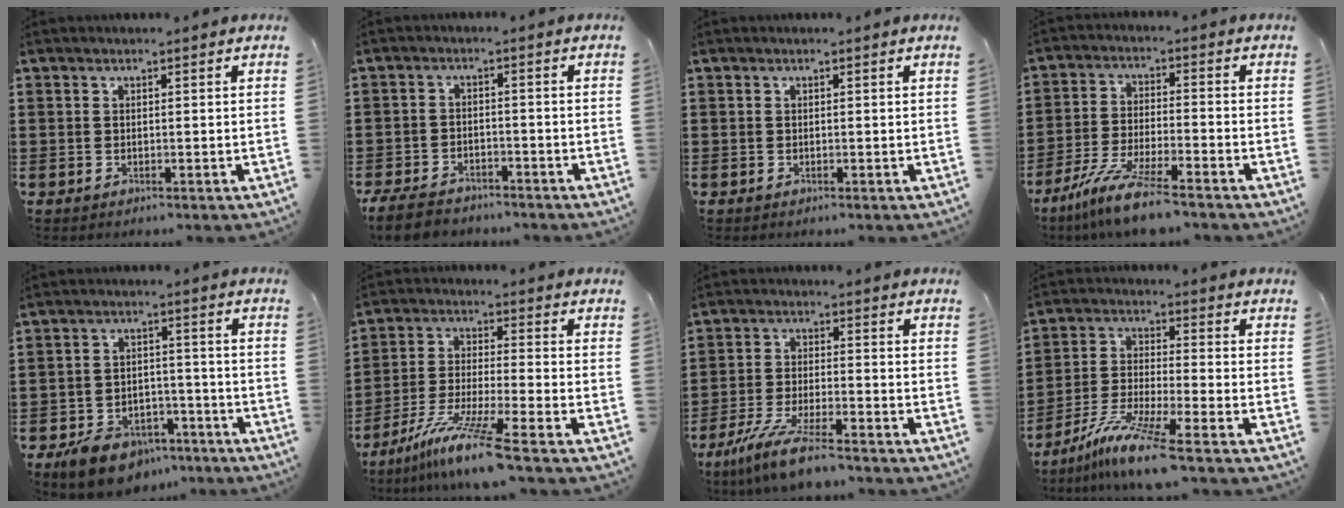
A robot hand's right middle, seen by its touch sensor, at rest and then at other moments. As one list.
[{"total": 4.8, "force": [-4.4, 1.1, 1.5], "torque": [-0.044, -0.001, -0.093]}, {"total": 0.0}, {"total": 8.7, "force": [-7.2, 0.2, 4.9], "torque": [-0.103, -0.007, -0.141]}, {"total": 6.4, "force": [-5.3, 3.0, 2.0], "torque": [-0.052, 0.017, -0.105]}, {"total": 9.7, "force": [-7.4, -0.4, 6.3], "torque": [-0.130, -0.012, -0.149]}, {"total": 7.4, "force": [-6.2, 0.2, 4.1], "torque": [-0.095, -0.014, -0.122]}, {"total": 9.2, "force": [-7.0, 0.0, 5.9], "torque": [-0.123, -0.010, -0.139]}]